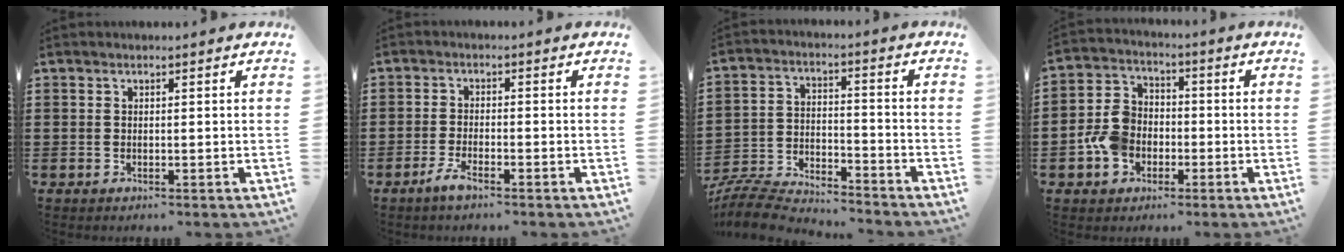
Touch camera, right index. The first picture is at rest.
{"total": 2.8, "force": [-2.0, 0.5, 1.8], "torque": [-0.044, -0.001, -0.044]}
{"total": 7.3, "force": [-7.2, 1.0, 1.3], "torque": [-0.047, 0.004, -0.148]}
{"total": 6.9, "force": [-2.4, 5.5, 3.4], "torque": [-0.094, 0.014, -0.049]}